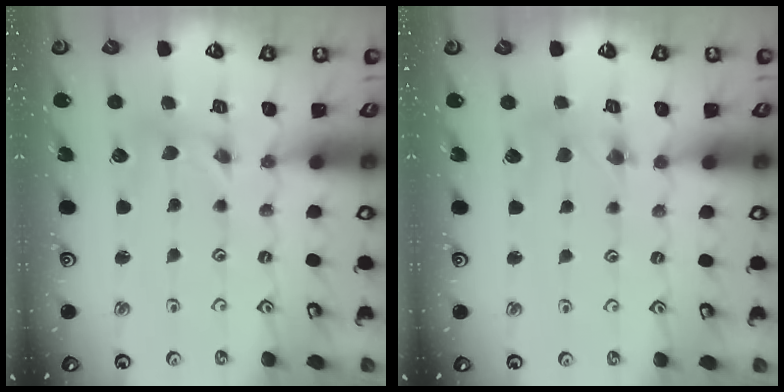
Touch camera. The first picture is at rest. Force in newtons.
{"total": 2.0, "press": 2.0, "slide": 0.3}